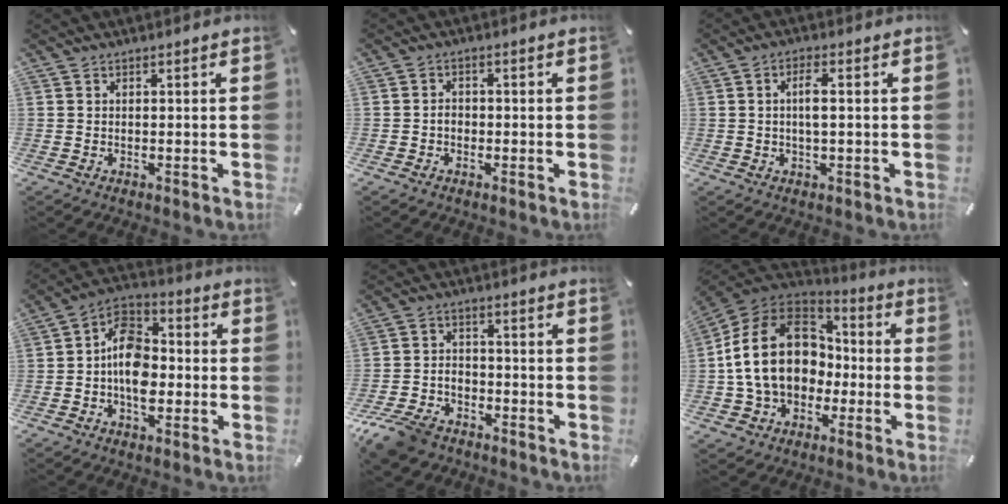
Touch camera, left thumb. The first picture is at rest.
{"total": 2.2, "force": [-0.7, 1.7, 1.3], "torque": [-0.025, 0.006, -0.014]}
{"total": 4.0, "force": [0.3, 1.1, 3.8], "torque": [-0.075, 0.004, 0.002]}
{"total": 11.4, "force": [-2.5, 7.8, 7.8], "torque": [-0.150, 0.014, -0.046]}
{"total": 9.0, "force": [-7.0, 4.5, 3.3], "torque": [-0.071, 0.033, -0.136]}
{"total": 19.1, "force": [-0.5, 15.4, 11.3], "torque": [-0.227, 0.022, -0.005]}